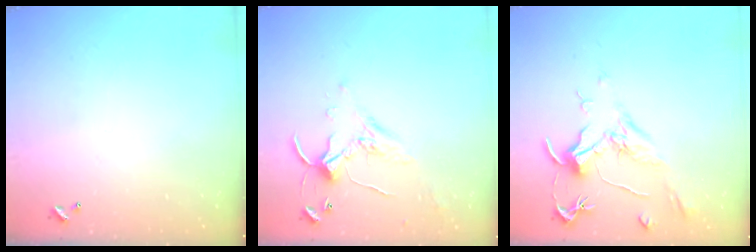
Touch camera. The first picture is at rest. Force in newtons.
{"total": 1.5, "press": 1.5, "slide": 0.3}
{"total": 2.1, "press": 2.0, "slide": 0.8}